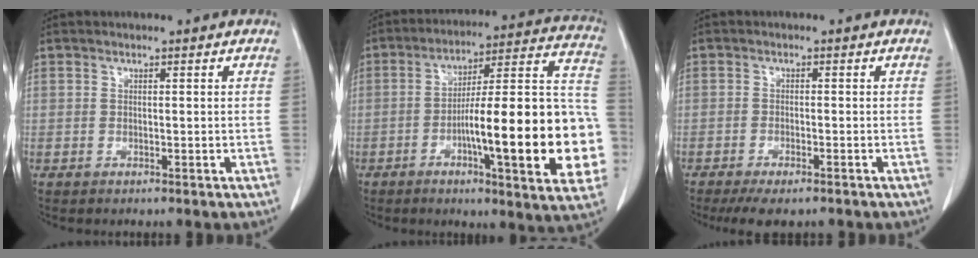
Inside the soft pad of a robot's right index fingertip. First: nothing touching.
{"total": 24.5, "force": [-5.7, 3.3, 23.6], "torque": [-0.259, 0.023, -0.075]}
{"total": 5.6, "force": [-4.4, 1.5, 3.2], "torque": [-0.046, -0.009, -0.066]}